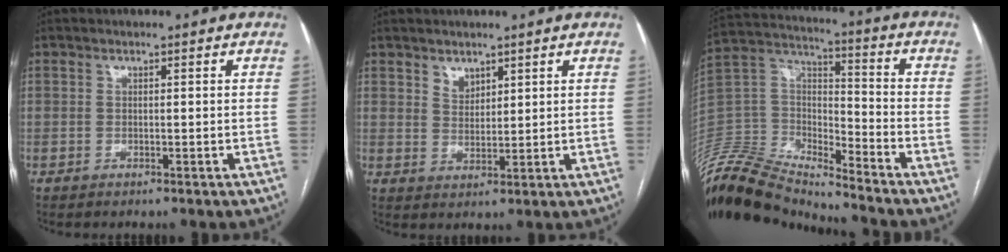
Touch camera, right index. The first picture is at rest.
{"total": 2.9, "force": [2.0, 1.7, 1.0], "torque": [-0.016, -0.003, 0.042]}
{"total": 19.8, "force": [-18.9, 2.6, 5.2], "torque": [-0.105, 0.033, -0.343]}